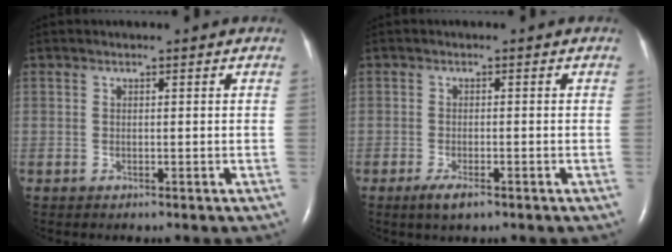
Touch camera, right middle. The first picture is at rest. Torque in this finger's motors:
{"motor_torque": [0.30, -0.32, 0.04, 0.01]}